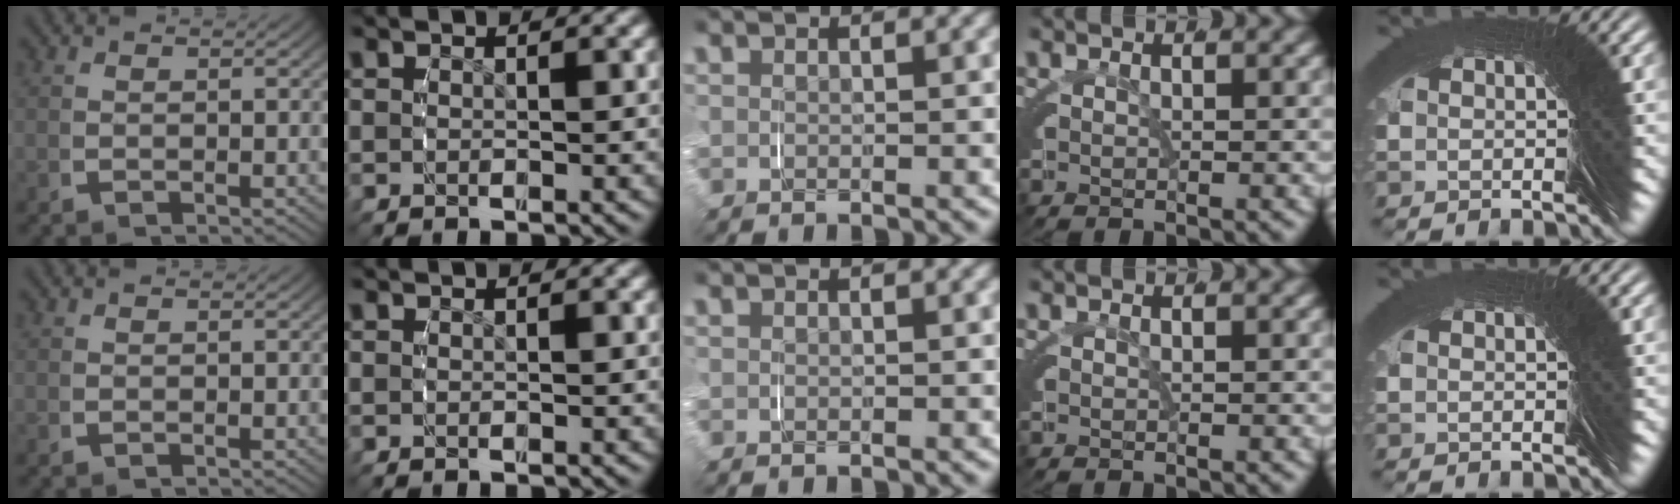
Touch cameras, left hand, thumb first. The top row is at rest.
{}